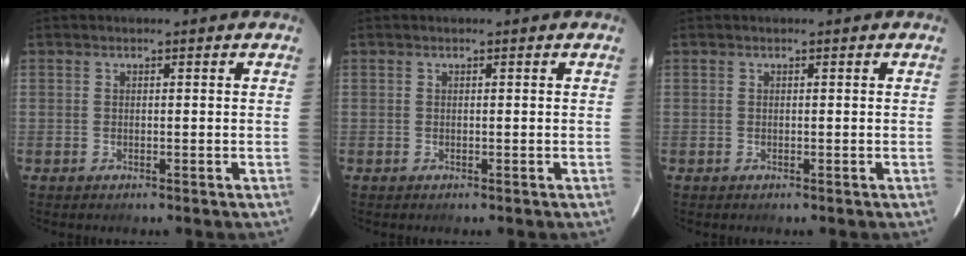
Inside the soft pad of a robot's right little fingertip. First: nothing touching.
{"total": 0.0}
{"total": 0.0}